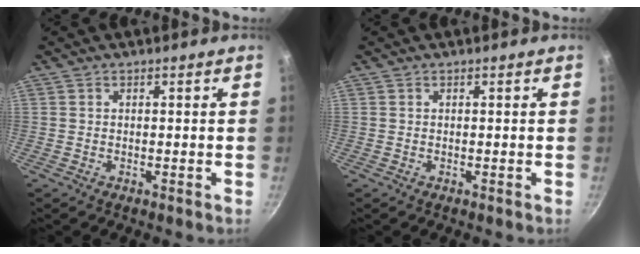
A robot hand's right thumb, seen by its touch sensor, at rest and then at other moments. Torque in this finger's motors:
{"motor_torque": [-0.03, 0.03, -0.01, -0.02, 0.00]}